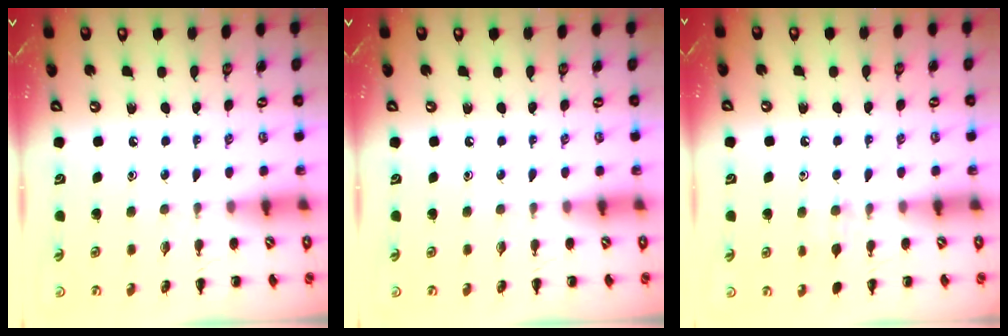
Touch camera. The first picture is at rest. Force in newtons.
{"total": 0.0}
{"total": 6.6, "press": 6.3, "slide": 1.9}